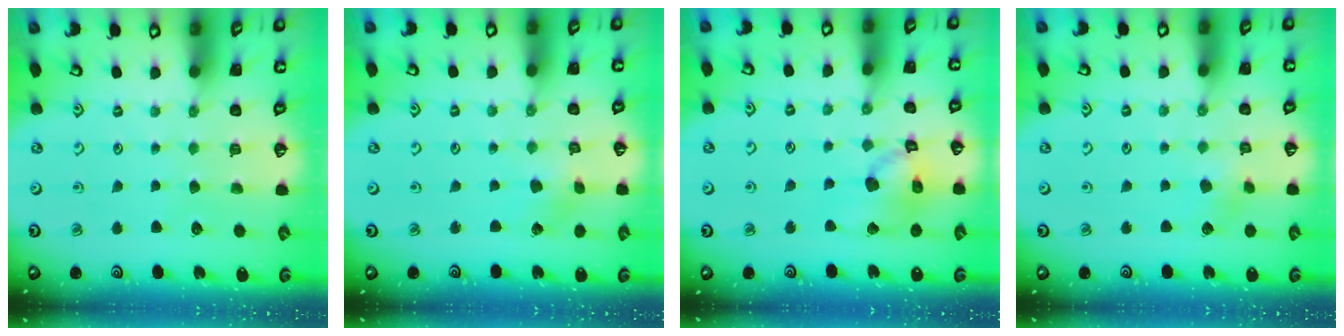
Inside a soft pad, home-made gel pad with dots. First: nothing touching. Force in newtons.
{"total": 1.5, "press": 1.5, "slide": 0.2}
{"total": 14.4, "press": 14.3, "slide": 1.9}
{"total": 3.4, "press": 3.3, "slide": 0.9}